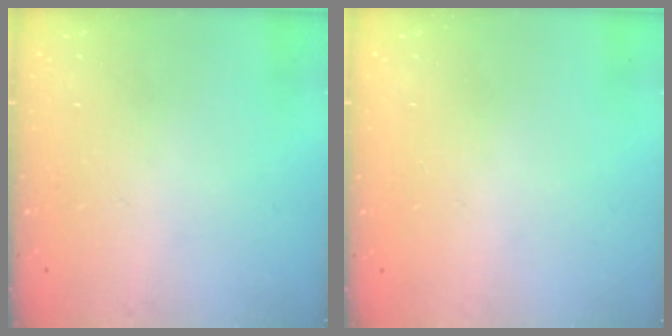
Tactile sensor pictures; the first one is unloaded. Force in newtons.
{"total": 0.7, "press": 0.7, "slide": 0.1}